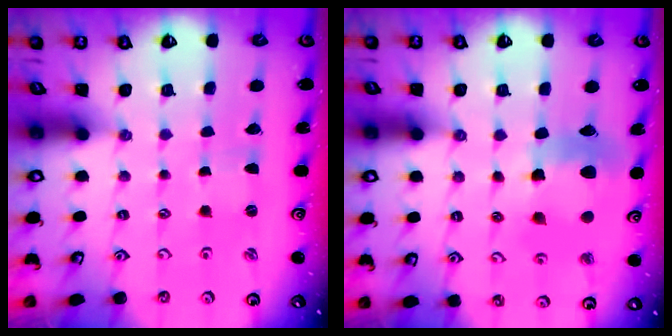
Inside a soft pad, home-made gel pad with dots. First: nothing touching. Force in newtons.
{"total": 12.5, "press": 12.4, "slide": 1.7}